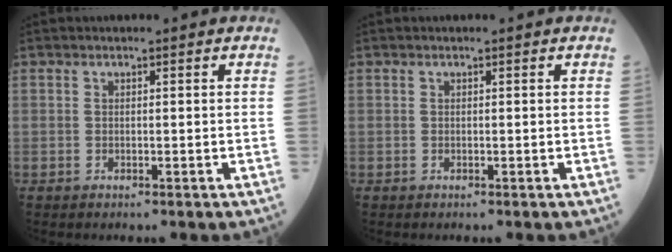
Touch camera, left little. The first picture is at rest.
{"total": 0.0}